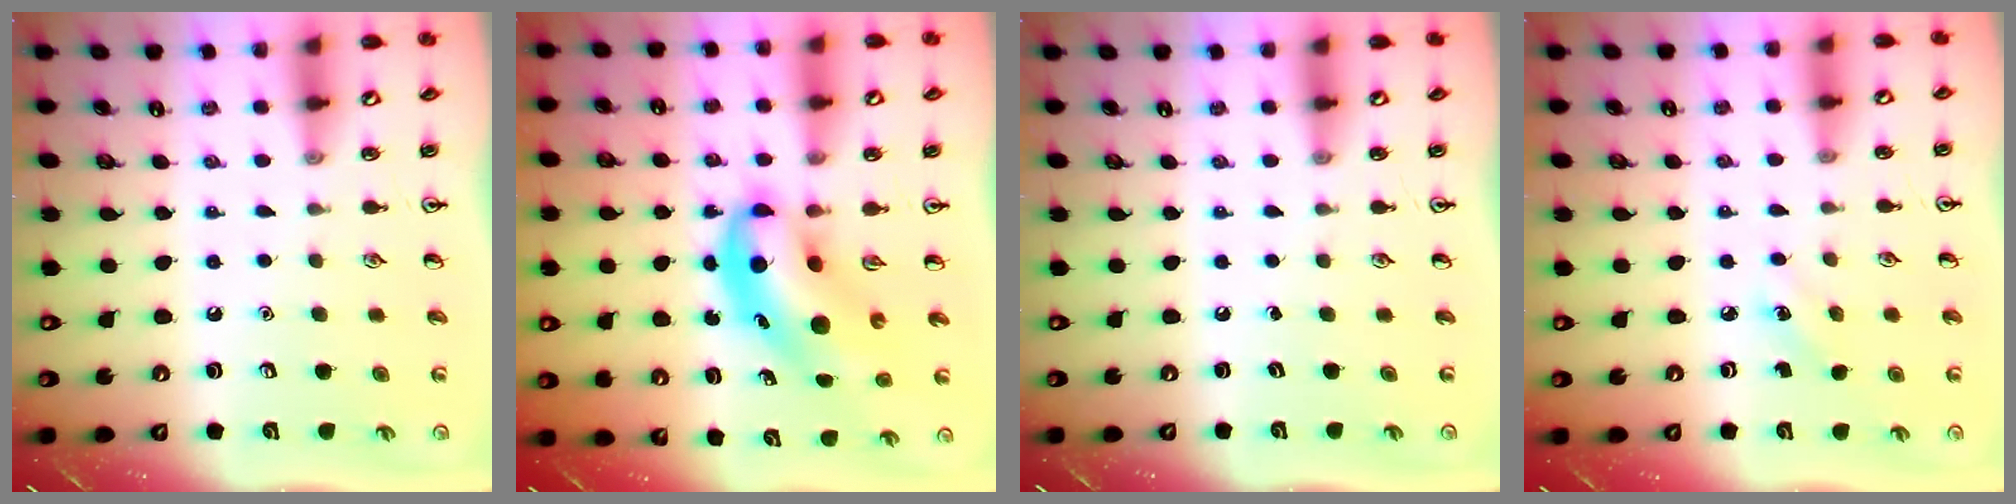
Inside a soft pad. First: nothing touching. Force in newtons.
{"total": 8.5, "press": 8.2, "slide": 2.4}
{"total": 0.0}
{"total": 1.9, "press": 1.7, "slide": 0.7}